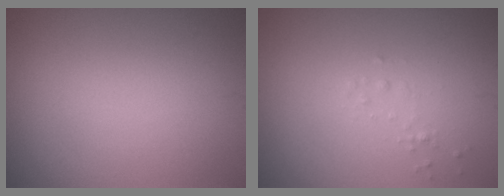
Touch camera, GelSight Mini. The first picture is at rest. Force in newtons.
{"total": 0.6, "press": 0.6, "slide": 0.0}